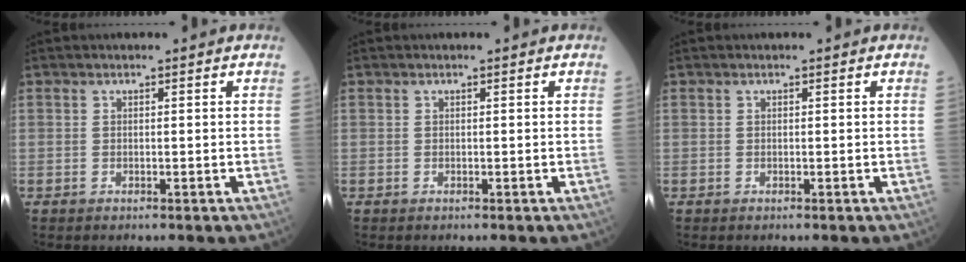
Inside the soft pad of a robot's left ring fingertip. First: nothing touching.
{"total": 0.0}
{"total": 0.0}